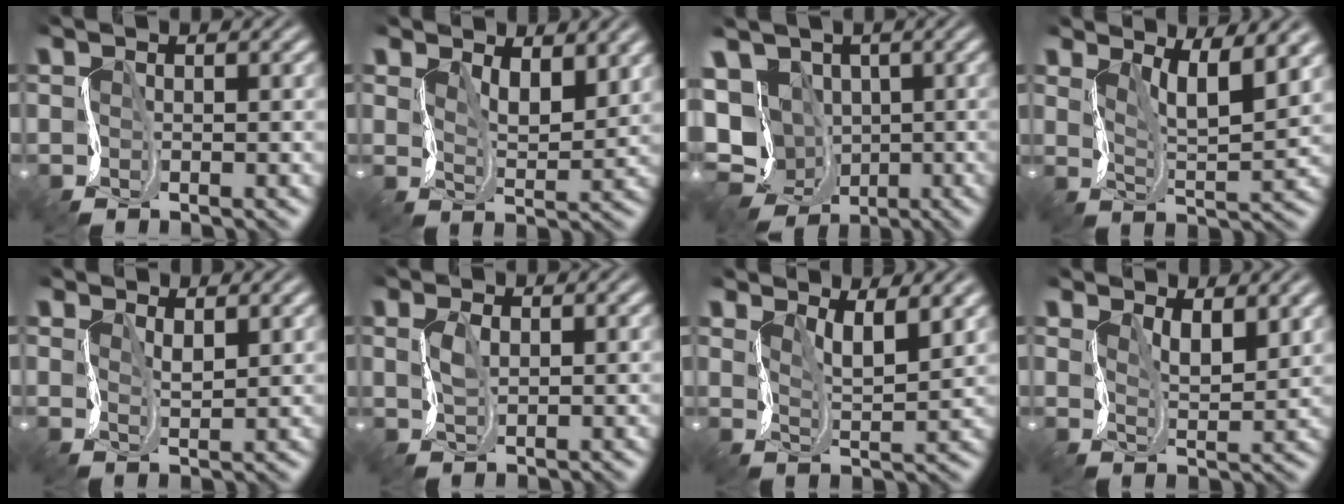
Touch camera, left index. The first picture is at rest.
{"total": 3.5, "force": [1.6, 1.6, 2.6], "torque": [-0.056, -0.014, 0.027]}
{"total": 10.4, "force": [-3.2, 8.4, 5.1], "torque": [-0.091, -0.016, -0.069]}
{"total": 5.4, "force": [3.1, 1.3, 4.2], "torque": [-0.070, -0.006, 0.044]}
{"total": 1.1, "force": [0.6, 0.3, 0.9], "torque": [-0.024, -0.006, 0.010]}
{"total": 1.4, "force": [-0.2, 0.9, 1.1], "torque": [-0.029, -0.002, -0.005]}
{"total": 3.4, "force": [1.8, 1.0, 2.8], "torque": [-0.057, -0.010, 0.027]}
{"total": 3.0, "force": [1.4, 1.2, 2.4], "torque": [-0.052, -0.012, 0.025]}